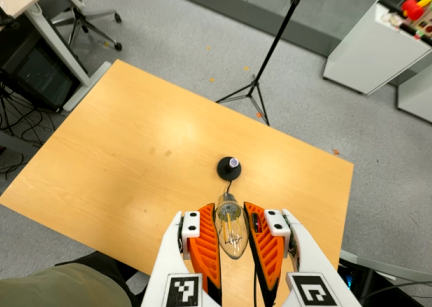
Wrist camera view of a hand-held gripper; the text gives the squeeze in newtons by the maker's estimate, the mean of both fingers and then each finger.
{"total": 20.4, "left": 23.0, "right": 17.8}